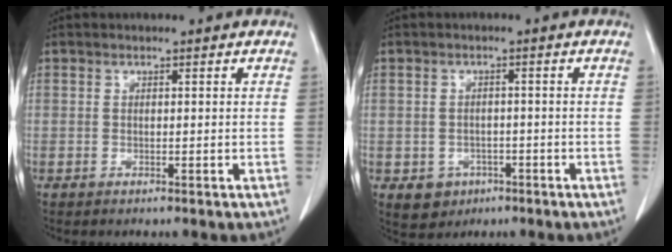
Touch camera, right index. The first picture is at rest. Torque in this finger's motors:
{"motor_torque": [-0.14, -0.03, -0.44, -0.11]}